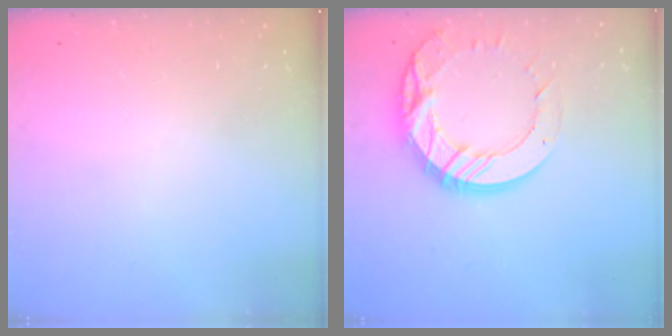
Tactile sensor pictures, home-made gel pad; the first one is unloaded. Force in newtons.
{"total": 17.3, "press": 17.2, "slide": 1.8}